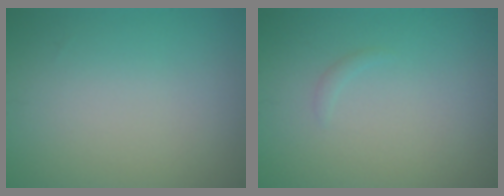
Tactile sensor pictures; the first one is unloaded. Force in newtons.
{"total": 0.5, "press": 0.5, "slide": 0.1}